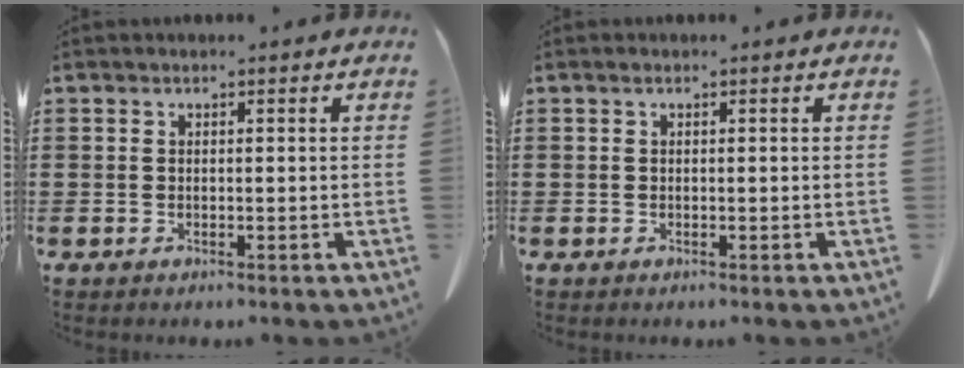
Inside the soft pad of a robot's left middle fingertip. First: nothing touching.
{"total": 0.0}